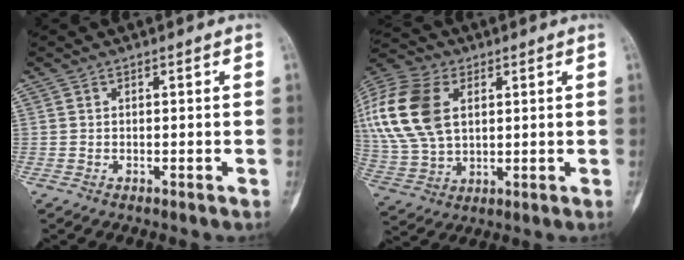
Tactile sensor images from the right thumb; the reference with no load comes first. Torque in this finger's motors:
{"motor_torque": [0.10, 0.80, 1.32, 0.55, 0.37]}